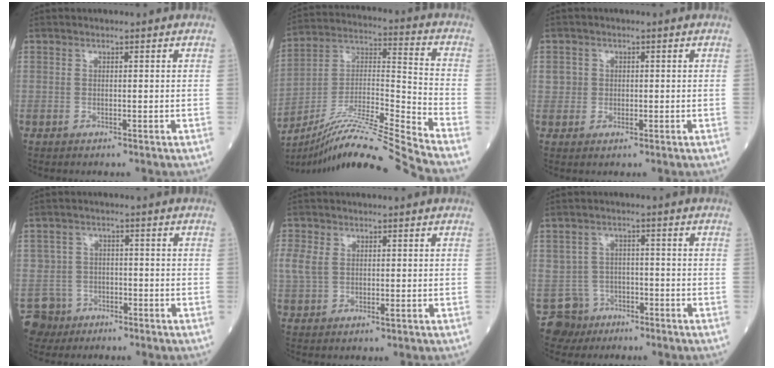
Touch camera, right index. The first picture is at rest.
{"total": 19.6, "force": [-17.2, -2.9, 8.9], "torque": [-0.177, 0.002, -0.306]}
{"total": 2.2, "force": [0.2, 2.1, 0.5], "torque": [-0.005, 0.004, 0.003]}
{"total": 5.3, "force": [-2.7, 4.5, -0.7], "torque": [0.013, 0.012, -0.048]}
{"total": 5.8, "force": [0.9, 4.1, 4.1], "torque": [-0.106, 0.004, 0.022]}
{"total": 5.3, "force": [-2.8, 4.4, -0.8], "torque": [0.015, 0.011, -0.048]}